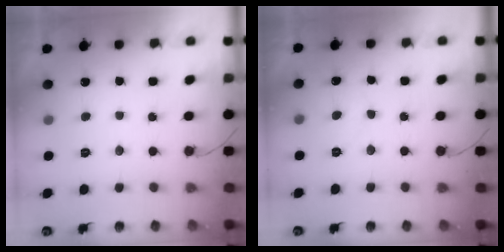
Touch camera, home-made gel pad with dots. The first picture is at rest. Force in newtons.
{"total": 5.9, "press": 5.9, "slide": 0.5}